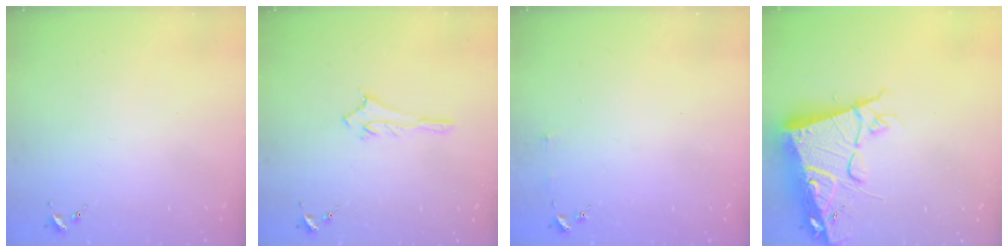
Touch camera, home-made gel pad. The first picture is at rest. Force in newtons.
{"total": 2.9, "press": 2.9, "slide": 0.2}
{"total": 3.0, "press": 3.0, "slide": 0.3}
{"total": 18.3, "press": 18.1, "slide": 2.1}